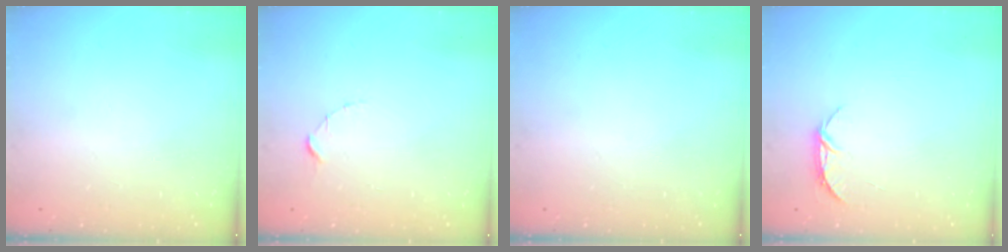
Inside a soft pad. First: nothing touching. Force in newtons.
{"total": 1.5, "press": 1.5, "slide": 0.2}
{"total": 0.0}
{"total": 5.7, "press": 5.6, "slide": 0.4}